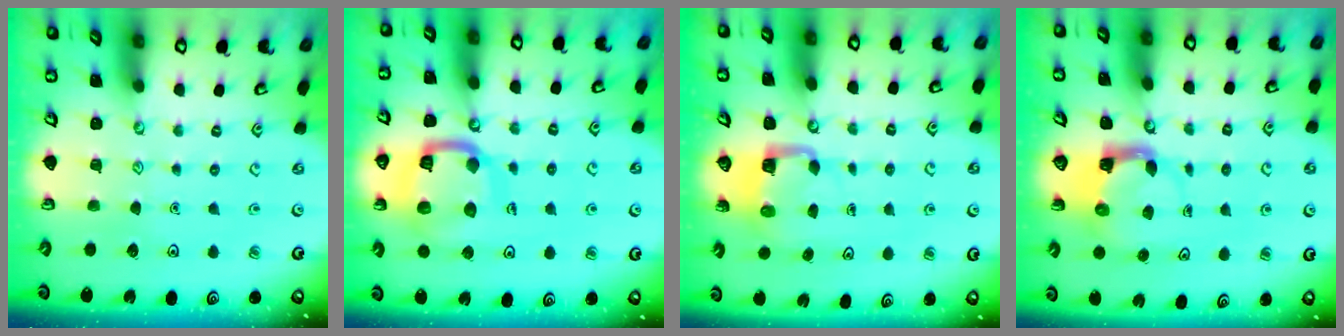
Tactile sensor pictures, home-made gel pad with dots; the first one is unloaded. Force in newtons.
{"total": 15.9, "press": 15.8, "slide": 1.7}
{"total": 4.1, "press": 4.1, "slide": 0.1}
{"total": 4.0, "press": 3.9, "slide": 0.7}